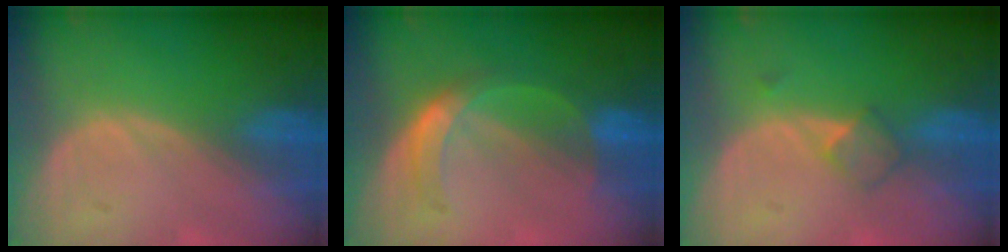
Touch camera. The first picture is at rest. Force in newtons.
{"total": 5.9, "press": 5.1, "slide": 2.9}
{"total": 3.0, "press": 2.7, "slide": 1.2}